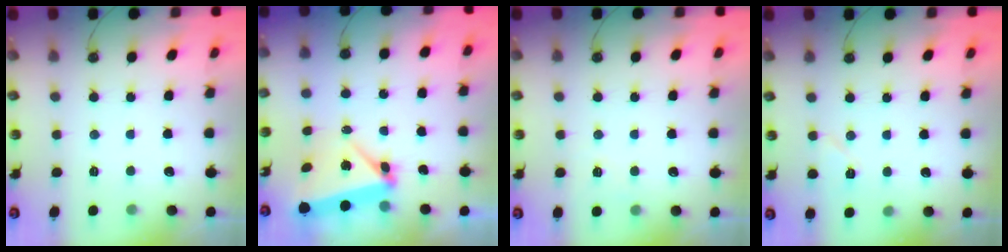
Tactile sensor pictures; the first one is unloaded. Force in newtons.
{"total": 5.5, "press": 5.4, "slide": 0.4}
{"total": 3.6, "press": 3.3, "slide": 1.4}
{"total": 6.6, "press": 6.4, "slide": 1.6}